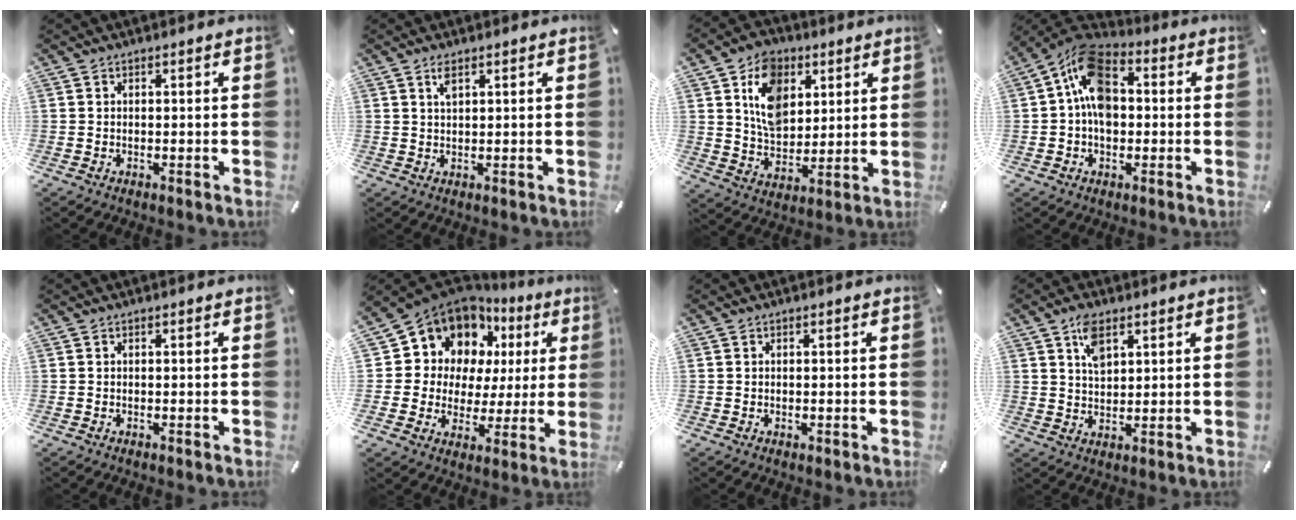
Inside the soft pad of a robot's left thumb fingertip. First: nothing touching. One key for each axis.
{"total": 2.0, "fx": 1.3, "fy": 0.6, "fz": 1.5, "tx": -0.033, "ty": 0.002, "tz": 0.022}
{"total": 11.9, "fx": 4.8, "fy": 9.2, "fz": 5.9, "tx": -0.099, "ty": -0.005, "tz": 0.091}
{"total": 12.2, "fx": 0.8, "fy": 8.5, "fz": 8.6, "tx": -0.161, "ty": 0.007, "tz": 0.015}
{"total": 0.0}
{"total": 12.3, "fx": 7.7, "fy": 9.4, "fz": 2.3, "tx": -0.056, "ty": -0.072, "tz": 0.144}
{"total": 0.0}
{"total": 5.7, "fx": 2.9, "fy": 3.3, "fz": 3.6, "tx": -0.065, "ty": -0.001, "tz": 0.051}